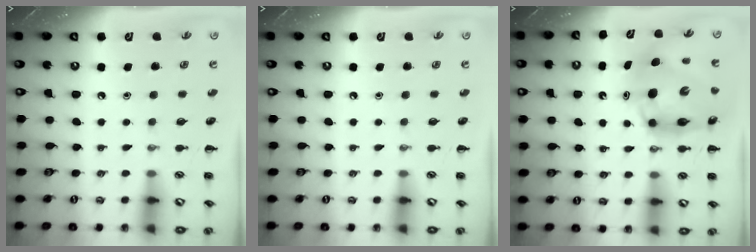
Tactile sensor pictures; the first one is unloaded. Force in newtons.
{"total": 0.0}
{"total": 11.2, "press": 10.7, "slide": 3.3}